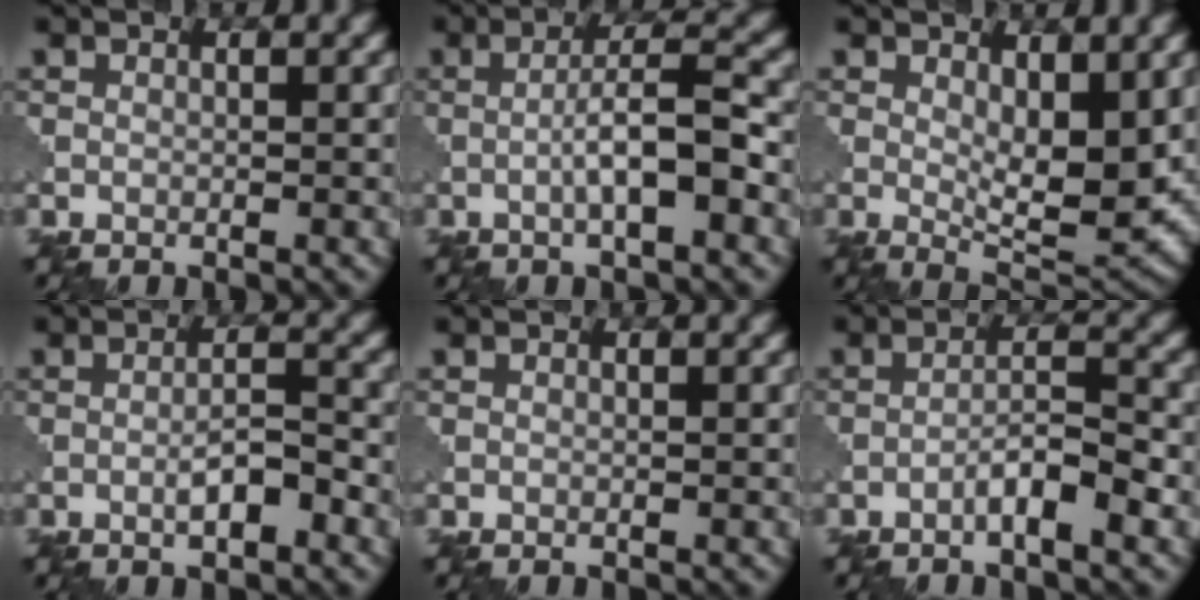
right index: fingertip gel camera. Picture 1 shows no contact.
{"total": 4.7, "force": [-1.2, 0.8, 4.5], "torque": [-0.074, 0.013, -0.025]}
{"total": 6.0, "force": [0.7, 2.4, 5.5], "torque": [-0.089, -0.011, 0.015]}
{"total": 2.8, "force": [-1.2, 0.6, 2.5], "torque": [-0.041, 0.008, -0.023]}
{"total": 0.0}
{"total": 3.4, "force": [-1.9, 0.5, 2.8], "torque": [-0.047, 0.013, -0.038]}